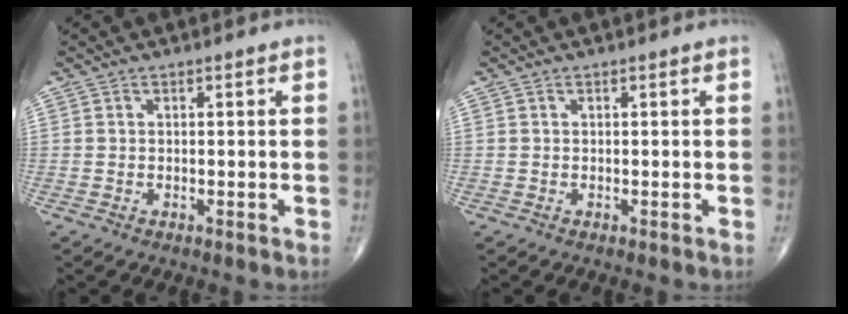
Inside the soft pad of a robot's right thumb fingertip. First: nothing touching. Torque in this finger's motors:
{"motor_torque": [0.00, 0.00, 0.00, 0.00, 0.00]}